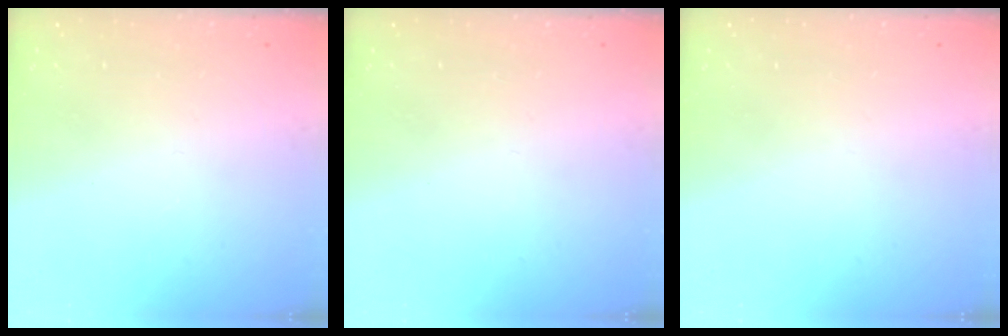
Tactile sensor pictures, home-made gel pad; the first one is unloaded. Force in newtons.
{"total": 0.0}
{"total": 0.0}